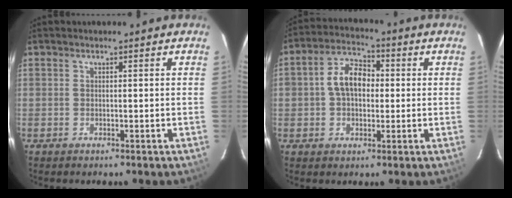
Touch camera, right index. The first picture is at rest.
{"total": 8.1, "force": [0.3, 5.6, 5.9], "torque": [-0.109, 0.028, 0.006]}